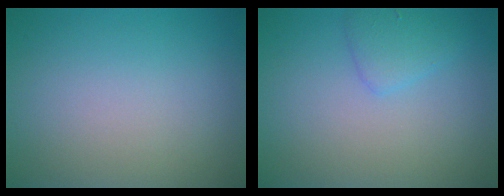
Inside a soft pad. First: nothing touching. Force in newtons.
{"total": 1.9, "press": 1.9, "slide": 0.1}